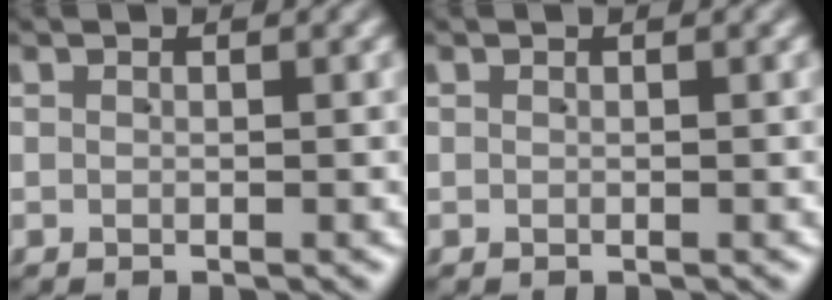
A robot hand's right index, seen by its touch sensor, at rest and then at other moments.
{"total": 0.0}